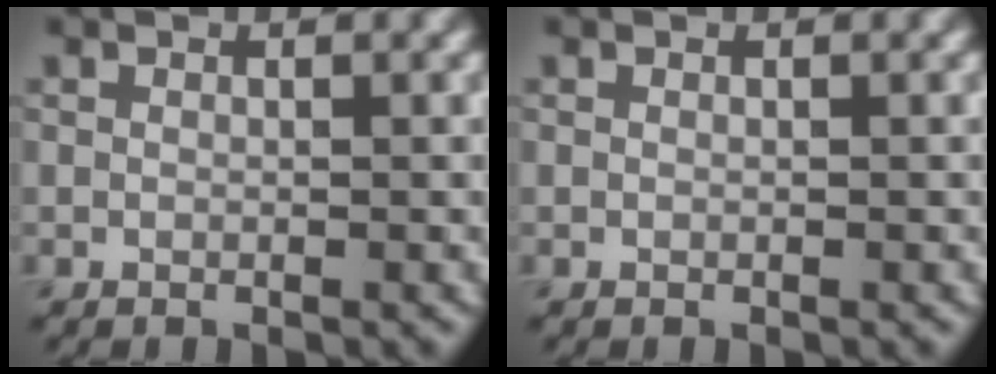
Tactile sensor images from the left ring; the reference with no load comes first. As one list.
[{"total": 0.0}]